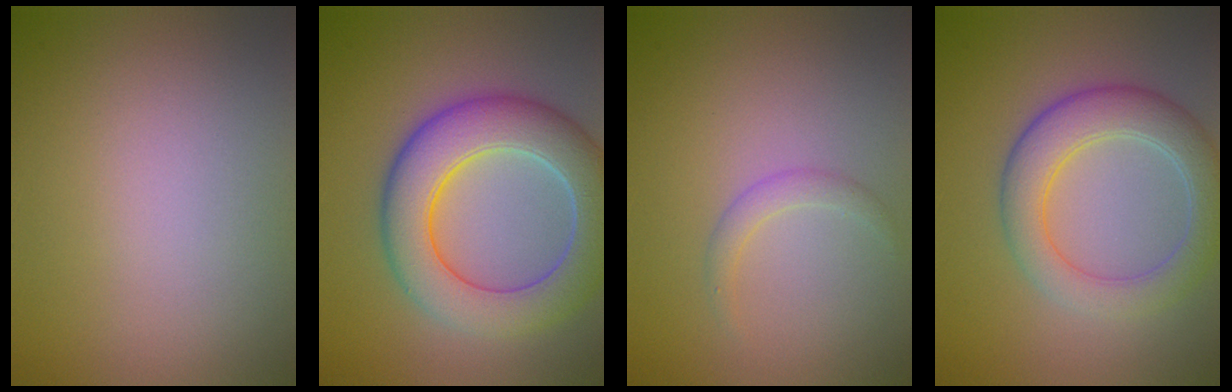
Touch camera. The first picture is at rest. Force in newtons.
{"total": 8.4, "press": 8.4, "slide": 0.4}
{"total": 1.3, "press": 1.3, "slide": 0.1}
{"total": 5.3, "press": 5.3, "slide": 0.3}